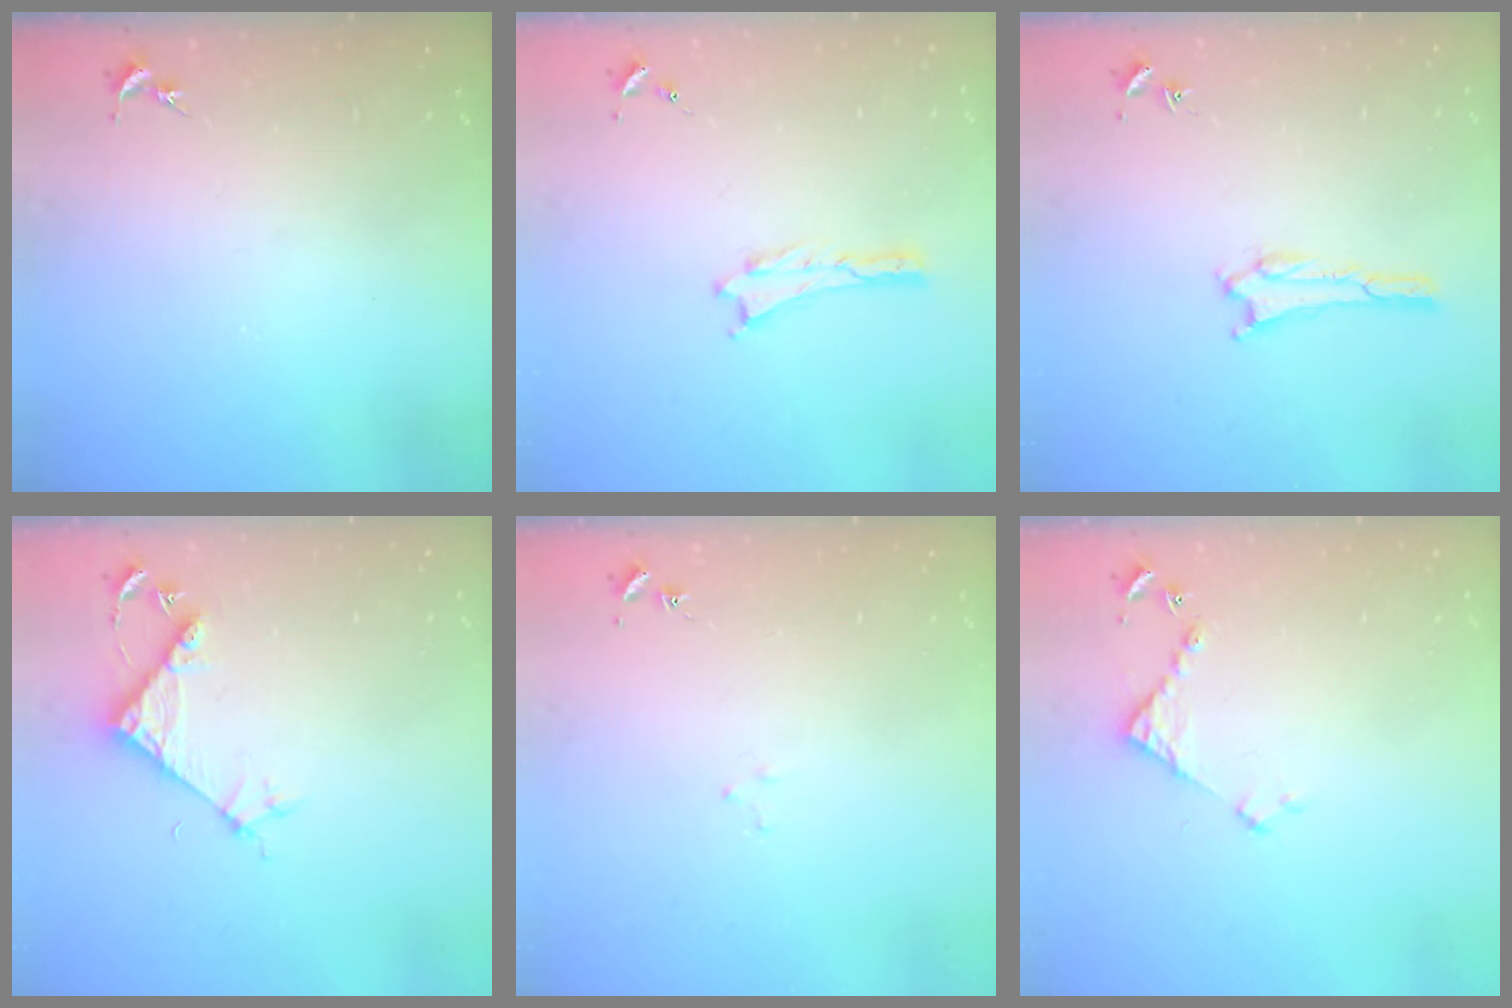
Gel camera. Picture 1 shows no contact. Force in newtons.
{"total": 0.0}
{"total": 1.5, "press": 1.5, "slide": 0.2}
{"total": 5.4, "press": 5.4, "slide": 0.4}
{"total": 1.6, "press": 1.6, "slide": 0.1}
{"total": 3.7, "press": 3.7, "slide": 0.3}